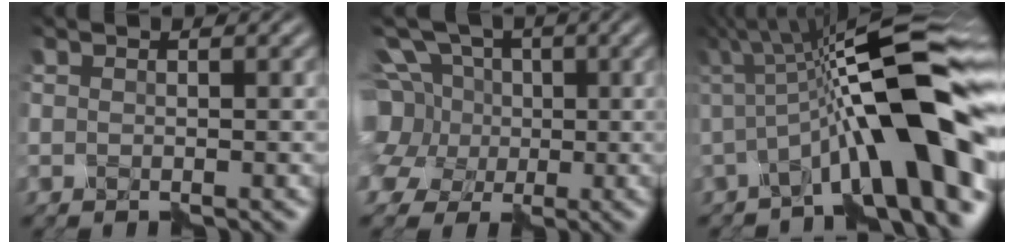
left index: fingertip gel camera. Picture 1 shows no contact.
{"total": 12.3, "force": [1.8, 10.5, 6.1], "torque": [-0.155, 0.037, -0.006]}
{"total": 12.9, "force": [-1.3, 2.4, 12.6], "torque": [-0.181, 0.024, -0.028]}